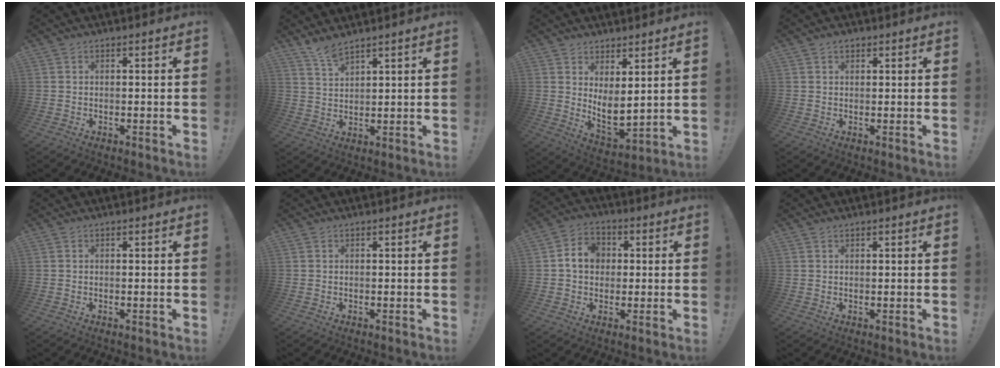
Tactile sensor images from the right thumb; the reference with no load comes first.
{"total": 4.6, "force": [4.0, 0.8, 2.1], "torque": [-0.051, -0.025, 0.074]}
{"total": 6.8, "force": [3.6, 2.7, 5.1], "torque": [-0.074, -0.048, 0.074]}
{"total": 1.5, "force": [0.9, 0.9, 0.7], "torque": [-0.013, 0.002, 0.016]}
{"total": 0.0}
{"total": 0.0}
{"total": 8.5, "force": [1.0, 7.2, 4.3], "torque": [-0.067, 0.014, 0.024]}
{"total": 0.5, "force": [0.5, 0.0, 0.2], "torque": [-0.005, 0.000, 0.010]}